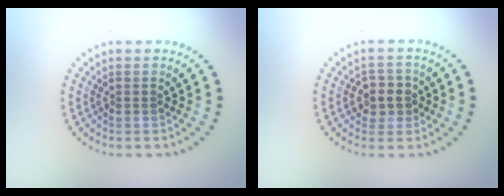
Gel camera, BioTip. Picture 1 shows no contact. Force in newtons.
{"total": 2.4, "press": 2.3, "slide": 0.7}